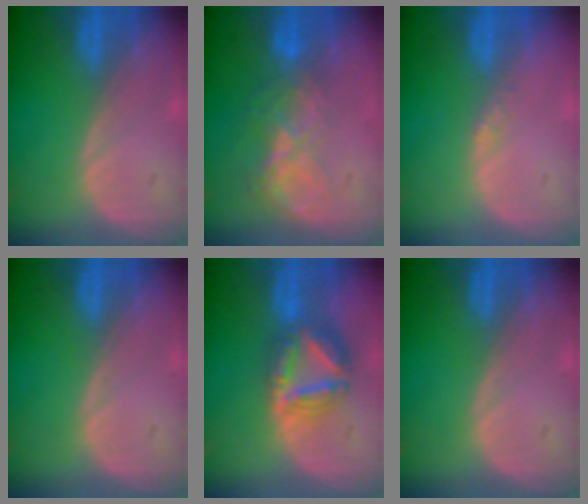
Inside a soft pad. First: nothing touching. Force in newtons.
{"total": 6.7, "press": 5.9, "slide": 3.2}
{"total": 0.8, "press": 0.8, "slide": 0.1}
{"total": 0.0}
{"total": 8.1, "press": 7.0, "slide": 4.0}
{"total": 0.0}